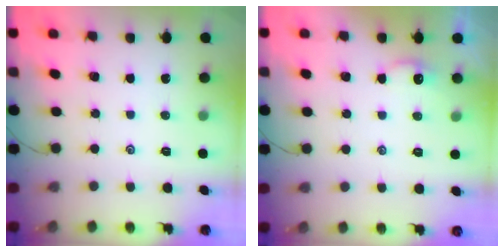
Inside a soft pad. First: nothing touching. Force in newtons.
{"total": 2.1, "press": 2.0, "slide": 0.3}